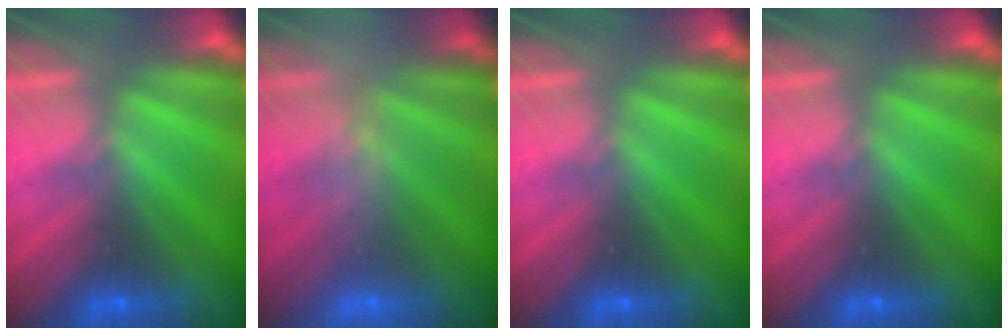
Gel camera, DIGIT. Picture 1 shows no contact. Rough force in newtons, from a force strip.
{"total": 2.5}
{"total": 0.0}
{"total": 0.0}